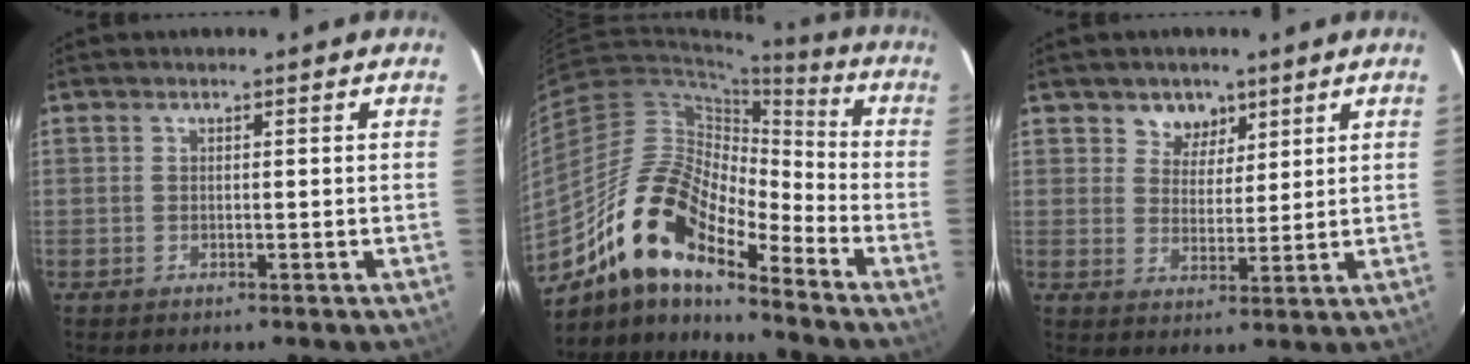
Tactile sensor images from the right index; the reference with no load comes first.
{"total": 16.3, "force": [-11.8, 5.5, 9.9], "torque": [-0.174, 0.003, -0.238]}
{"total": 5.1, "force": [3.2, 3.9, 0.9], "torque": [-0.005, 0.002, 0.056]}